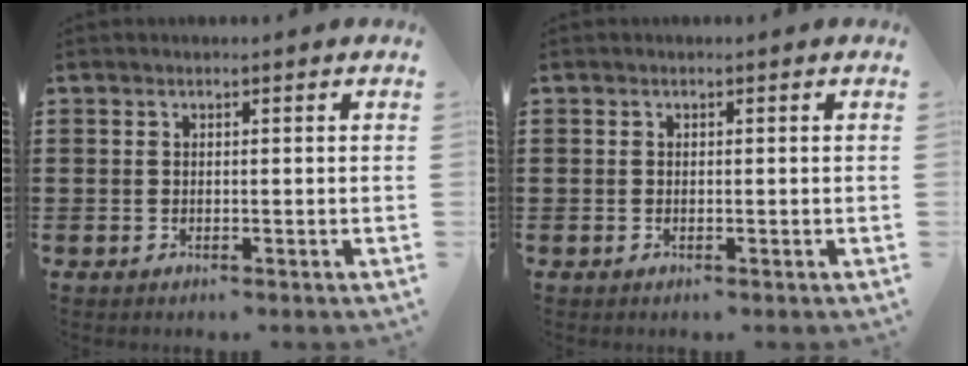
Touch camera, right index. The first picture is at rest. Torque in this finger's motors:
{"motor_torque": [0.12, 0.36, 0.00, 0.00]}